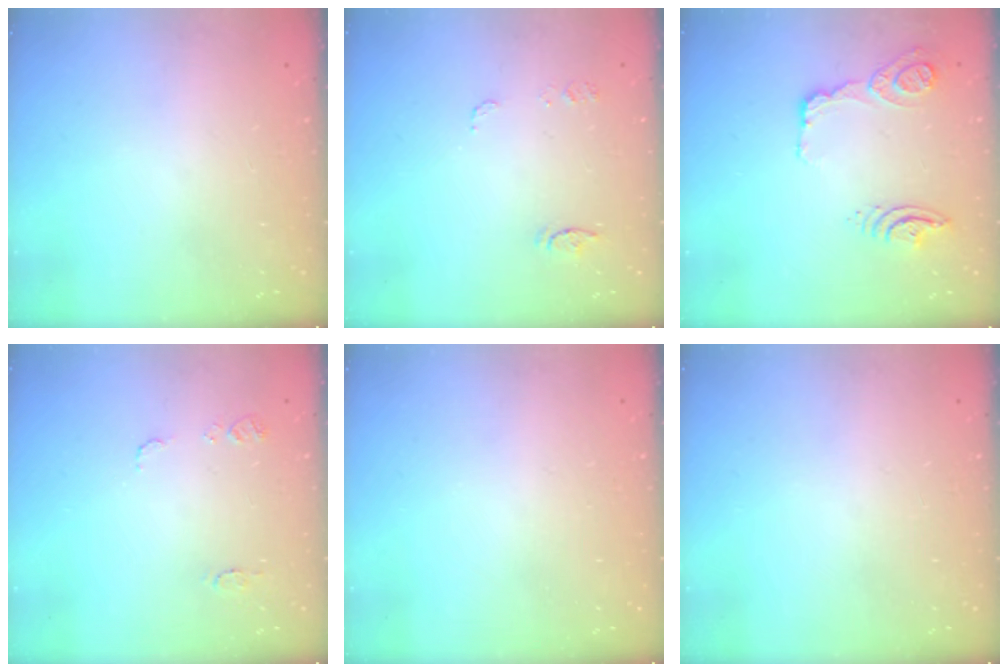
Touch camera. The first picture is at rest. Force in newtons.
{"total": 6.9, "press": 6.9, "slide": 0.5}
{"total": 21.3, "press": 16.2, "slide": 13.8}
{"total": 7.1, "press": 7.0, "slide": 0.7}
{"total": 0.0}
{"total": 0.0}